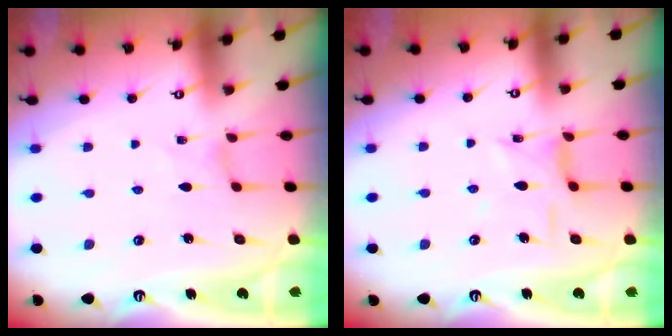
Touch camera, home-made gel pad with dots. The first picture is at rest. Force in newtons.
{"total": 6.8, "press": 6.8, "slide": 0.4}